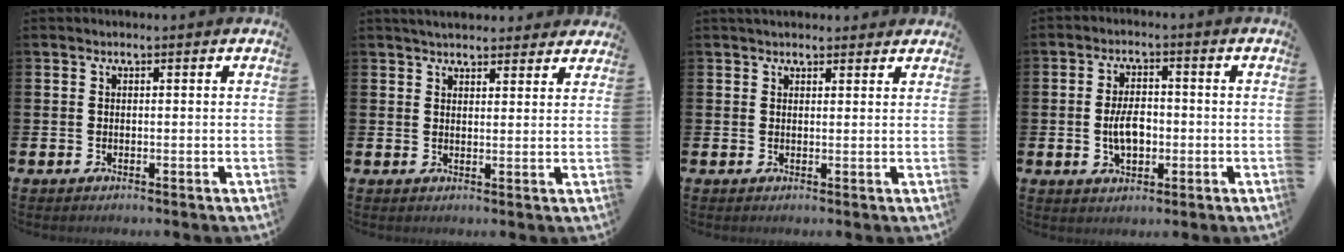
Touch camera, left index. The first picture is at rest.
{"total": 3.7, "force": [3.5, 0.9, 0.4], "torque": [-0.015, -0.009, 0.066]}
{"total": 2.1, "force": [2.0, 0.7, 0.2], "torque": [0.001, -0.004, 0.036]}
{"total": 4.9, "force": [-0.6, 2.7, 4.0], "torque": [-0.054, 0.000, -0.016]}